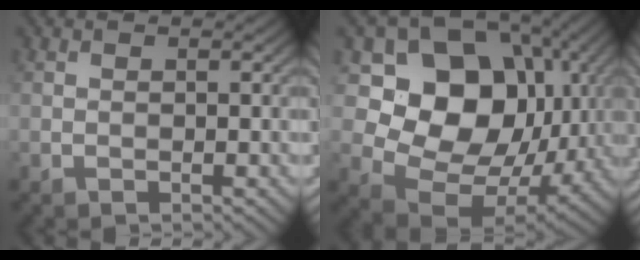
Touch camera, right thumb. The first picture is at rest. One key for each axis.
{"total": 15.9, "fx": 3.3, "fy": 12.5, "fz": 9.4, "tx": -0.169, "ty": -0.005, "tz": 0.059}